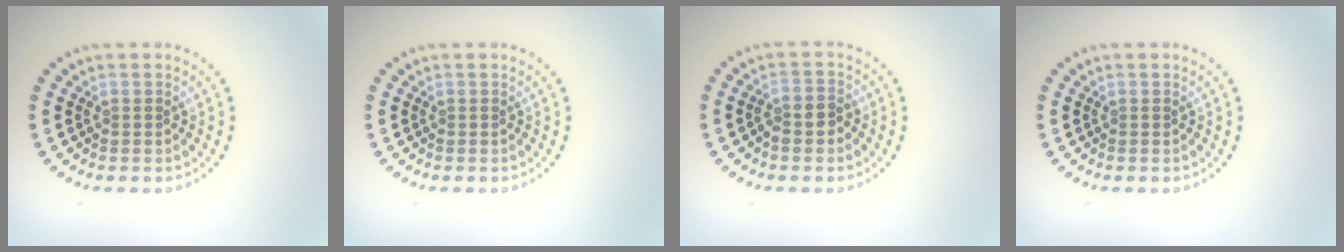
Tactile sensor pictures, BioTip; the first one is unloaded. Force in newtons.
{"total": 0.0}
{"total": 2.1, "press": 1.8, "slide": 1.1}
{"total": 0.0}